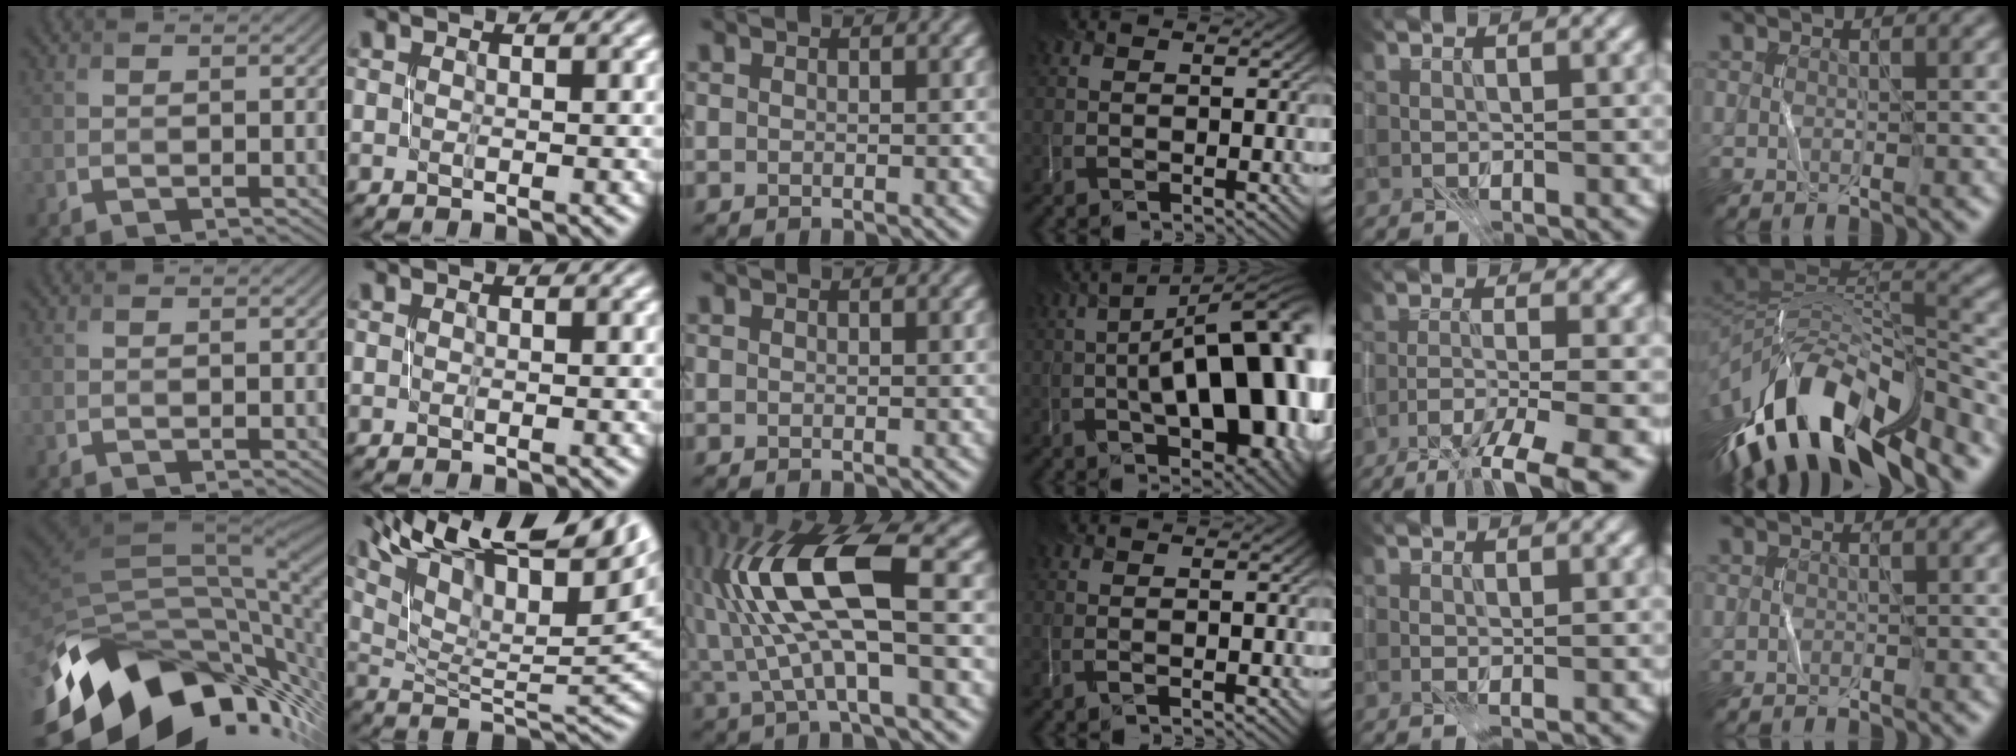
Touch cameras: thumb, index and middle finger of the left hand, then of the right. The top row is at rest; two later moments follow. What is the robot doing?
{"motion": "close", "object": "stapler"}